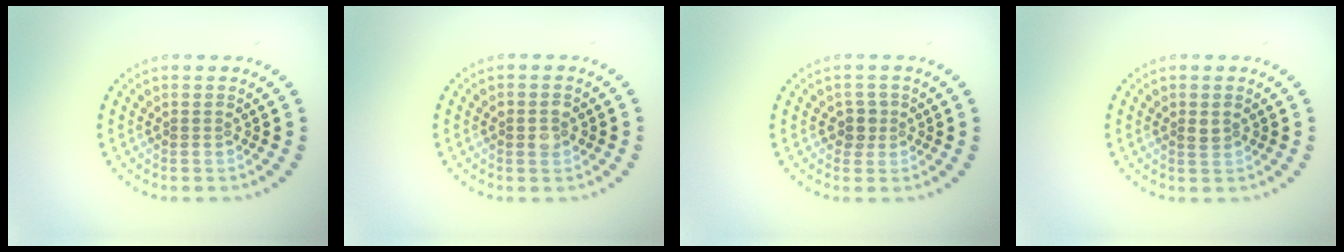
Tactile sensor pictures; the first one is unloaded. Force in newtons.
{"total": 1.9, "press": 1.9, "slide": 0.1}
{"total": 1.6, "press": 1.3, "slide": 0.9}
{"total": 0.8, "press": 0.8, "slide": 0.1}